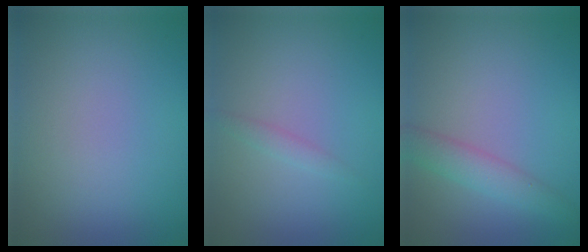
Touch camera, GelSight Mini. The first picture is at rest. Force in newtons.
{"total": 1.0, "press": 1.0, "slide": 0.1}
{"total": 2.7, "press": 2.7, "slide": 0.2}